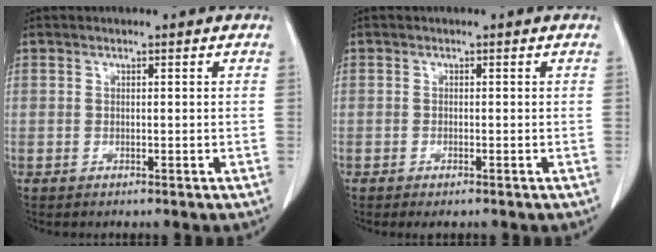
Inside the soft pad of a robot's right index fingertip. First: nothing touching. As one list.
[{"total": 1.2, "force": [-0.7, 0.3, 0.8], "torque": [-0.015, -0.003, -0.005]}]